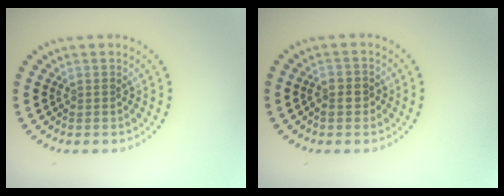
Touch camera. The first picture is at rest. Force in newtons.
{"total": 1.4, "press": 1.4, "slide": 0.4}